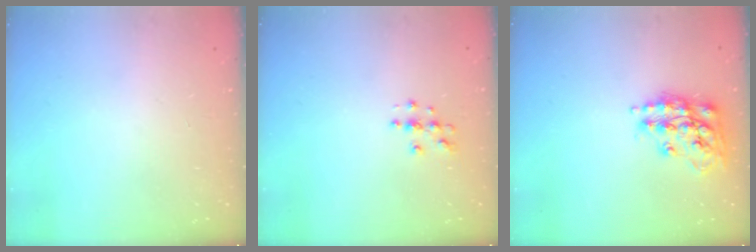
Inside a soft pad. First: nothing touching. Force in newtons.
{"total": 3.7, "press": 3.7, "slide": 0.2}
{"total": 14.8, "press": 14.7, "slide": 1.5}